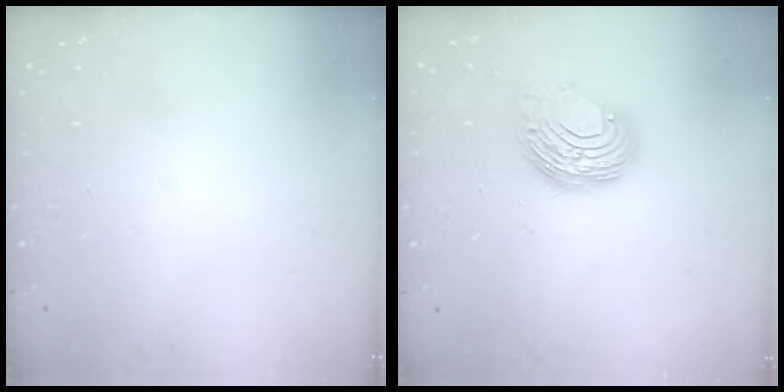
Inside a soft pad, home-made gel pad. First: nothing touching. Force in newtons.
{"total": 9.2, "press": 9.2, "slide": 0.4}